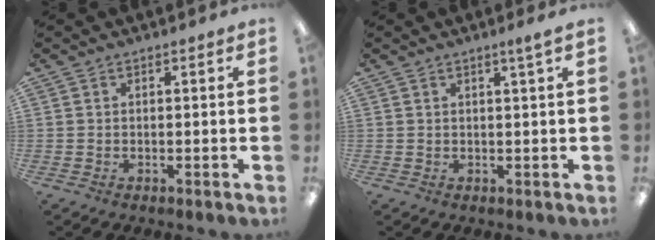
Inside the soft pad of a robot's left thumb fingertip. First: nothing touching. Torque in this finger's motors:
{"motor_torque": [-0.13, 0.01, -0.30, -0.11, 0.01]}